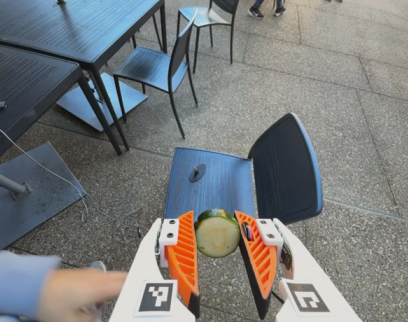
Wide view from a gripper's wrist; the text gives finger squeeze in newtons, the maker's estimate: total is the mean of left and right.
{"total": 10.3, "left": 9.8, "right": 10.7}